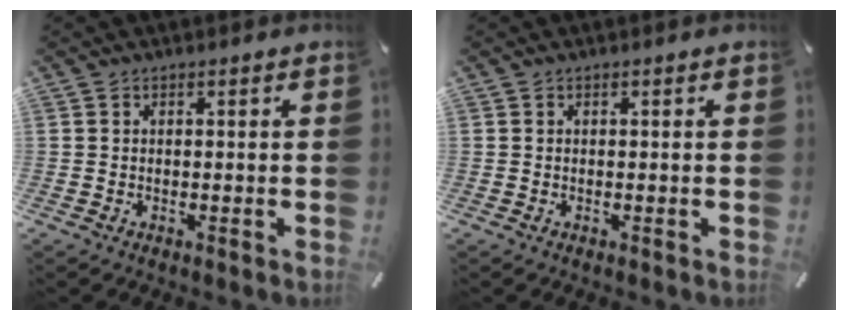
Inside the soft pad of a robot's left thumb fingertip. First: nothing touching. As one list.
[{"total": 0.0}]